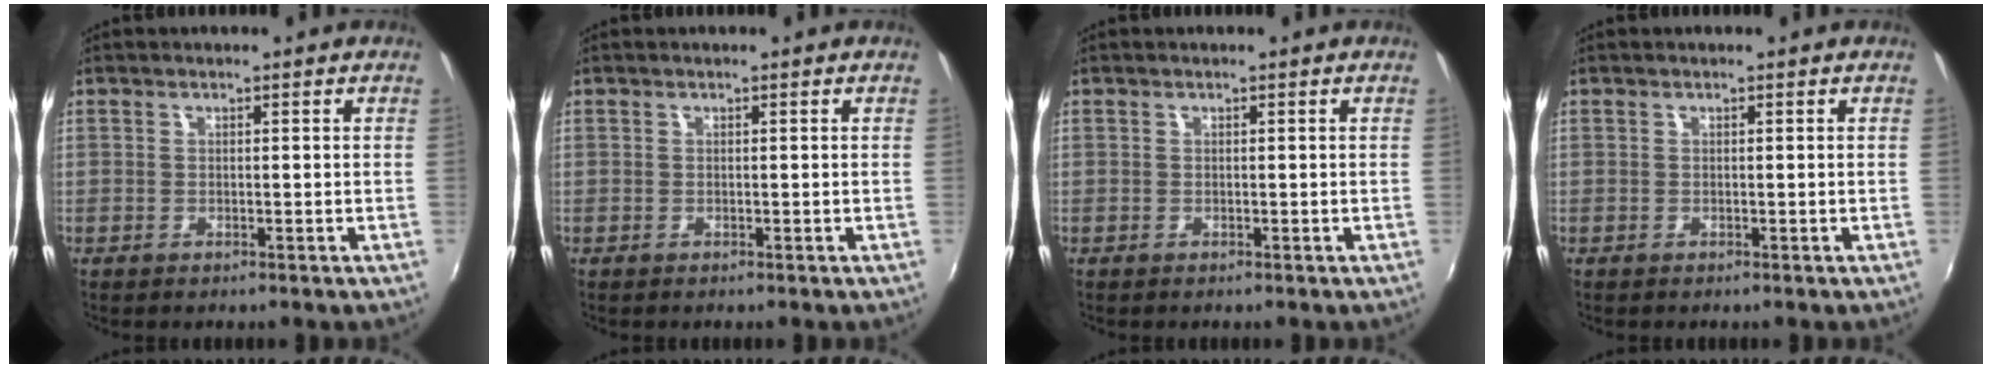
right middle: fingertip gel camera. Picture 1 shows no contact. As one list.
[{"total": 0.0}, {"total": 0.0}, {"total": 0.0}]